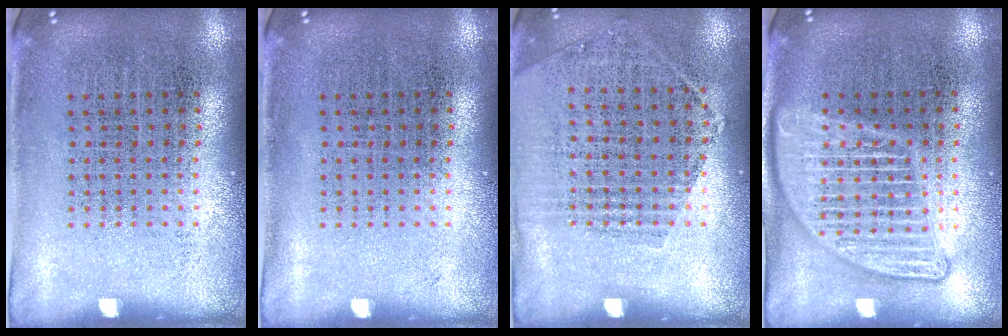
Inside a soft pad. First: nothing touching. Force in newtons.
{"total": 0.0}
{"total": 1.2, "press": 1.1, "slide": 0.5}
{"total": 2.7, "press": 2.7, "slide": 0.2}